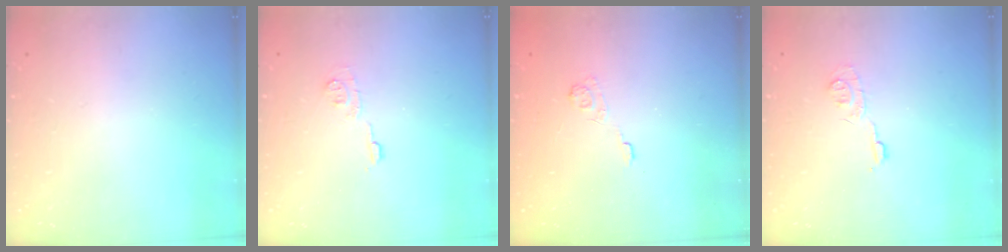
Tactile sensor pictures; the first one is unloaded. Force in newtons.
{"total": 5.4, "press": 5.4, "slide": 0.7}
{"total": 2.7, "press": 2.3, "slide": 1.4}
{"total": 6.1, "press": 6.0, "slide": 0.6}